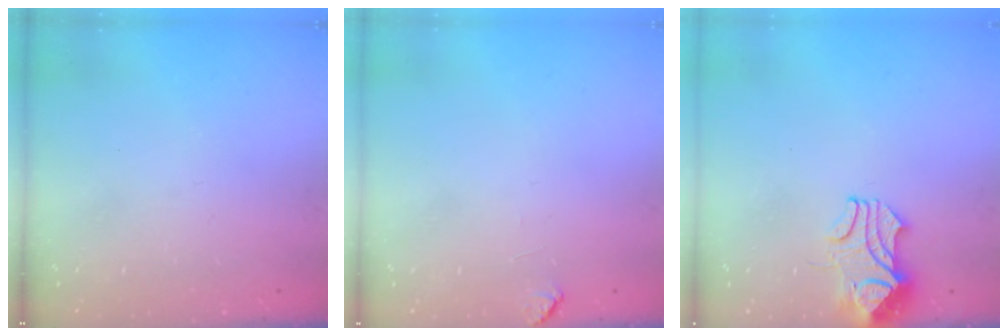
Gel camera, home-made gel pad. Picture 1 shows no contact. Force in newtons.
{"total": 1.1, "press": 0.9, "slide": 0.5}
{"total": 2.1, "press": 1.9, "slide": 0.9}